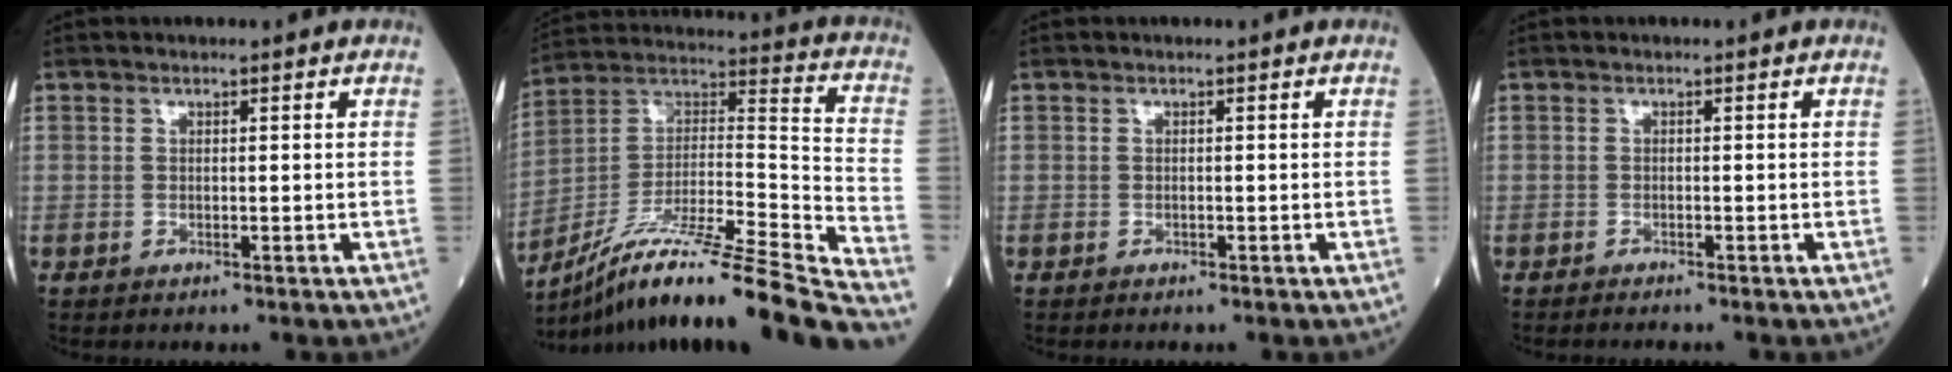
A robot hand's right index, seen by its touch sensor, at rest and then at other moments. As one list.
[{"total": 28.8, "force": [-23.7, -0.3, 16.4], "torque": [-0.217, -0.025, -0.386]}, {"total": 0.0}, {"total": 1.6, "force": [-1.4, -0.1, 0.7], "torque": [-0.015, -0.003, -0.018]}]